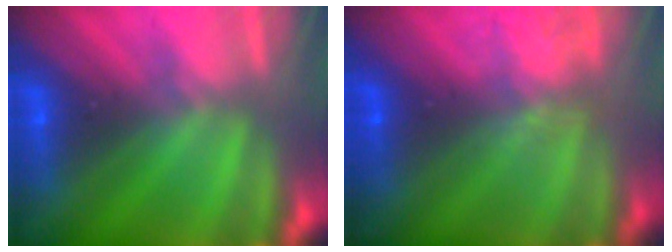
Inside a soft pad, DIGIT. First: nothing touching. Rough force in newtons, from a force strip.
{"total": 4.5}